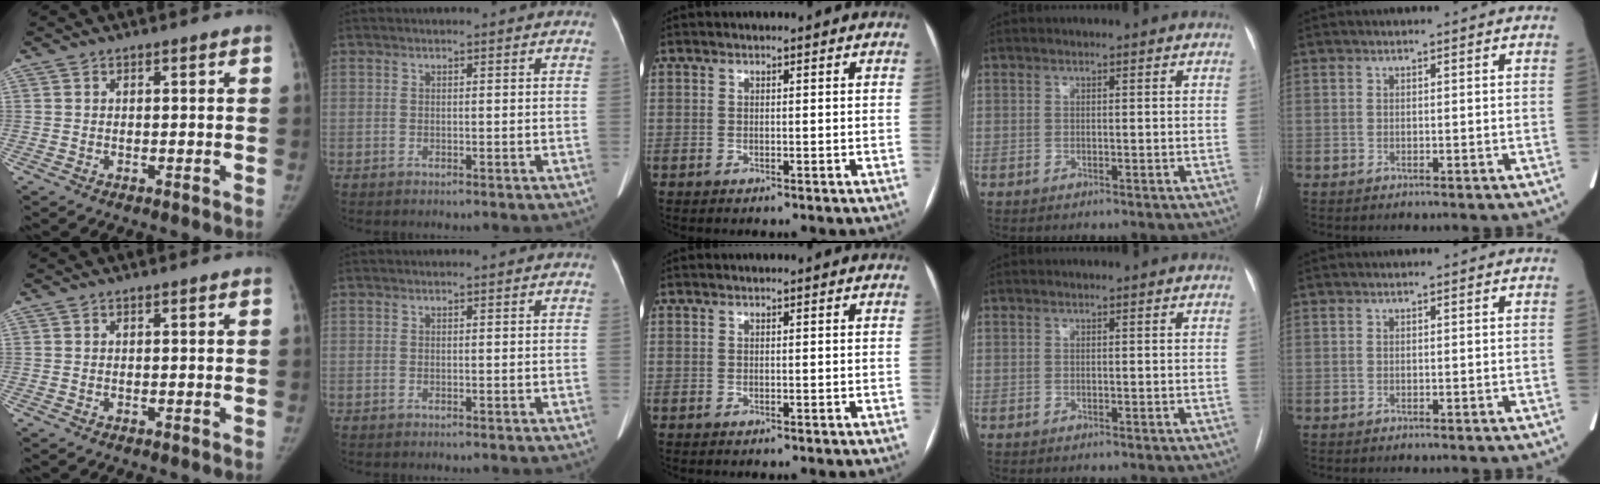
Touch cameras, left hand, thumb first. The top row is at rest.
{}